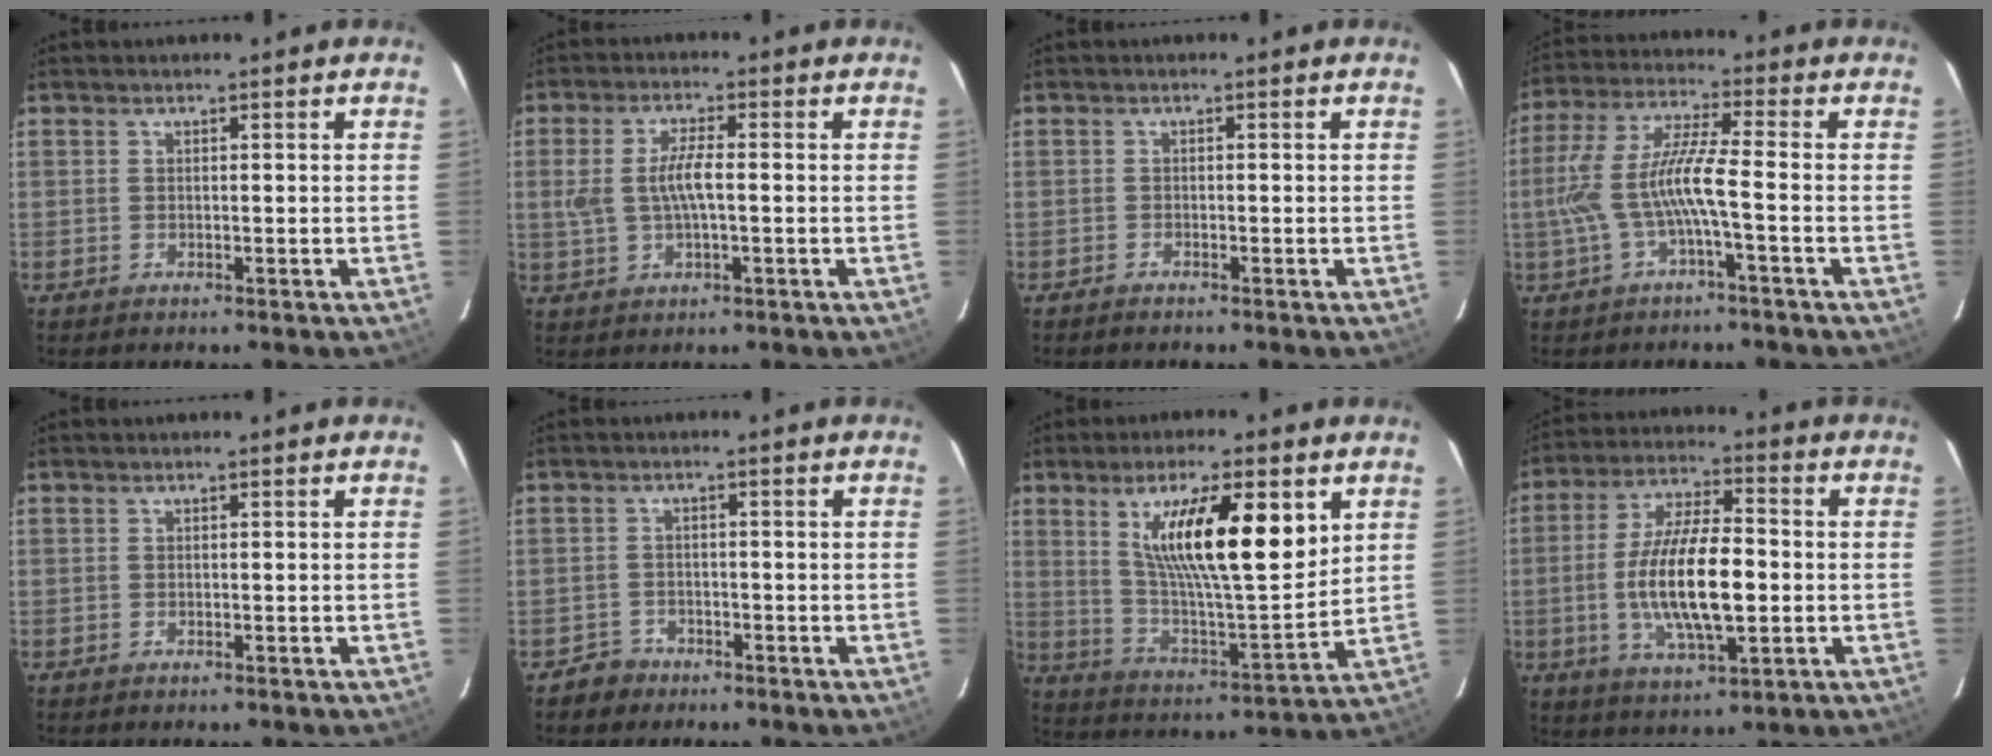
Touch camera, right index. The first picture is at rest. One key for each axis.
{"total": 6.5, "fx": 0.0, "fy": 2.3, "fz": 6.1, "tx": -0.121, "ty": 0.003, "tz": 0.003}
{"total": 0.9, "fx": -0.9, "fy": 0.2, "fz": 0.2, "tx": -0.010, "ty": 0.000, "tz": -0.018}
{"total": 9.8, "fx": -2.5, "fy": 0.5, "fz": 9.5, "tx": -0.201, "ty": 0.005, "tz": -0.041}
{"total": 0.0}
{"total": 1.8, "fx": -0.9, "fy": 1.6, "fz": -0.2, "tx": 0.000, "ty": 0.008, "tz": -0.012}
{"total": 18.2, "fx": 7.3, "fy": 4.1, "fz": 16.2, "tx": -0.265, "ty": -0.005, "tz": 0.132}
{"total": 15.4, "fx": -1.9, "fy": 5.2, "fz": 14.4, "tx": -0.277, "ty": -0.005, "tz": -0.031}